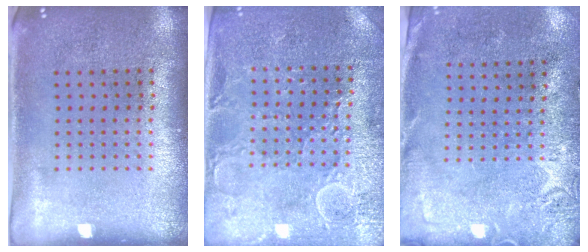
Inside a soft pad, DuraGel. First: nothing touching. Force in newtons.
{"total": 3.2, "press": 3.2, "slide": 0.5}
{"total": 2.6, "press": 2.2, "slide": 1.4}